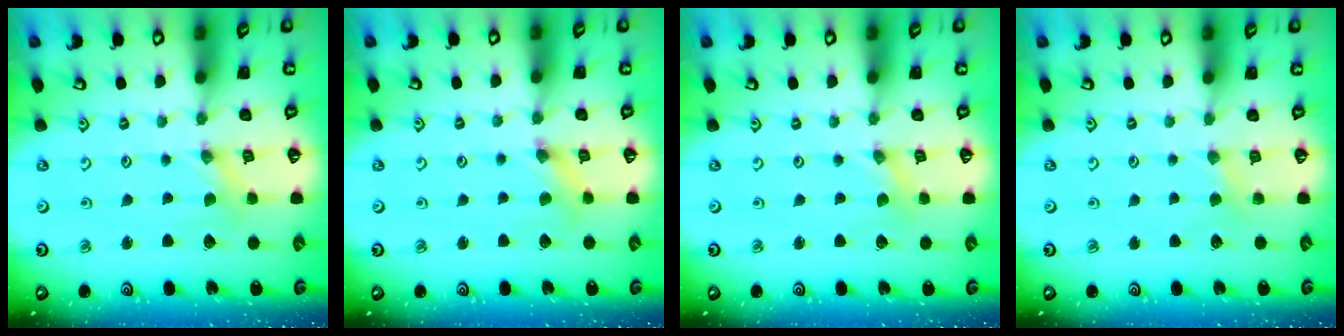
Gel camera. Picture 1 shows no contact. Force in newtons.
{"total": 2.4, "press": 2.4, "slide": 0.4}
{"total": 0.0}
{"total": 2.6, "press": 2.6, "slide": 0.5}